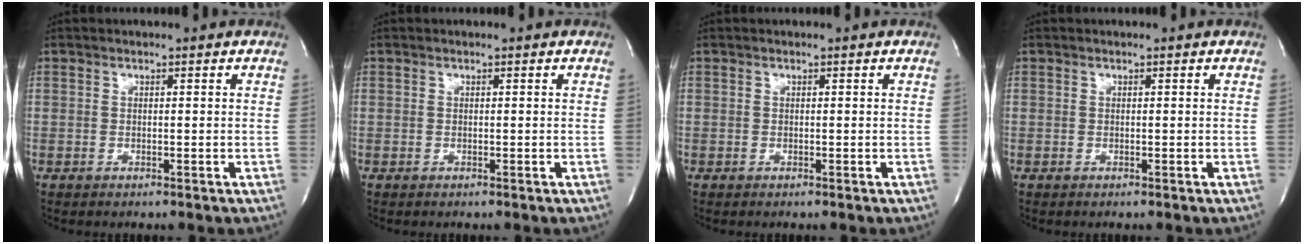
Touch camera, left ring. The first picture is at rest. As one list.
[{"total": 0.0}, {"total": 0.0}, {"total": 0.0}]